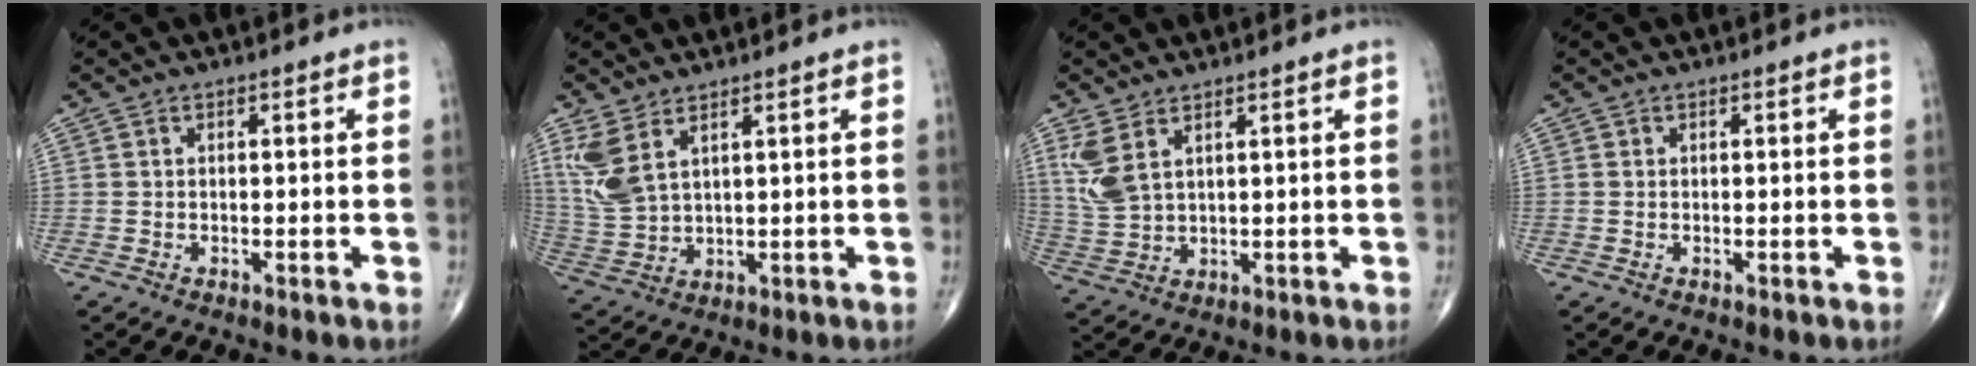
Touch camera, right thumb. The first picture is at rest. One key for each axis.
{"total": 7.5, "fx": 4.1, "fy": 3.3, "fz": 5.4, "tx": -0.126, "ty": -0.012, "tz": 0.096}
{"total": 6.1, "fx": 3.2, "fy": 2.8, "fz": 4.4, "tx": -0.106, "ty": -0.009, "tz": 0.078}
{"total": 0.0}